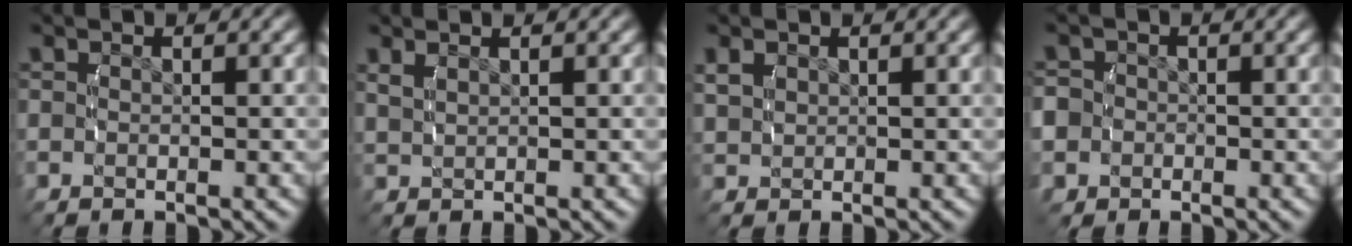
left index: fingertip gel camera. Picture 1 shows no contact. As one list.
[{"total": 1.0, "force": [0.9, -0.3, 0.4], "torque": [-0.009, 0.000, 0.028]}, {"total": 1.2, "force": [0.7, 0.7, 0.6], "torque": [-0.015, -0.005, 0.026]}, {"total": 5.6, "force": [-1.5, 5.1, 1.7], "torque": [-0.047, -0.024, -0.023]}]